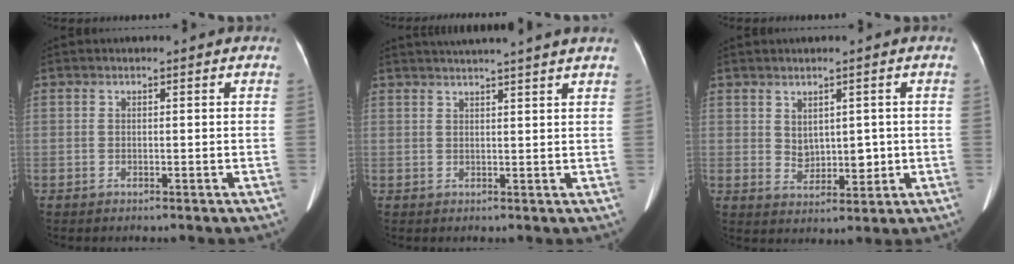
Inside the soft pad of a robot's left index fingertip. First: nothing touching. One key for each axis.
{"total": 9.6, "fx": 8.6, "fy": -1.2, "fz": 4.1, "tx": -0.059, "ty": 0.021, "tz": 0.102}
{"total": 4.2, "fx": 0.5, "fy": 2.9, "fz": 3.0, "tx": -0.049, "ty": 0.001, "tz": 0.022}